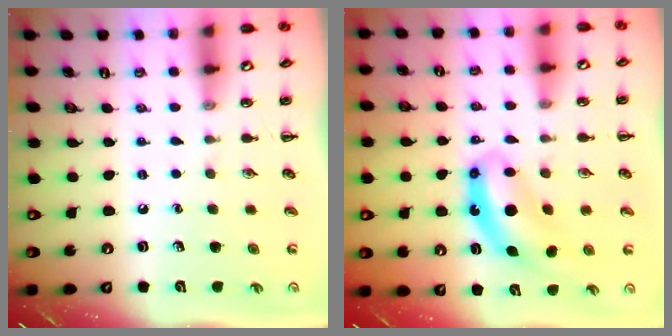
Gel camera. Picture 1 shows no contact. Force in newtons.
{"total": 9.4, "press": 9.3, "slide": 1.8}